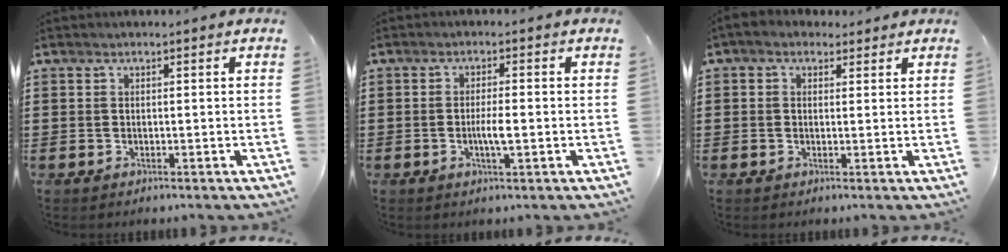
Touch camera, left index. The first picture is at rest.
{"total": 3.2, "force": [-0.7, 0.6, 3.1], "torque": [-0.062, -0.003, -0.015]}
{"total": 1.3, "force": [0.6, 1.1, 0.5], "torque": [-0.013, 0.007, 0.011]}